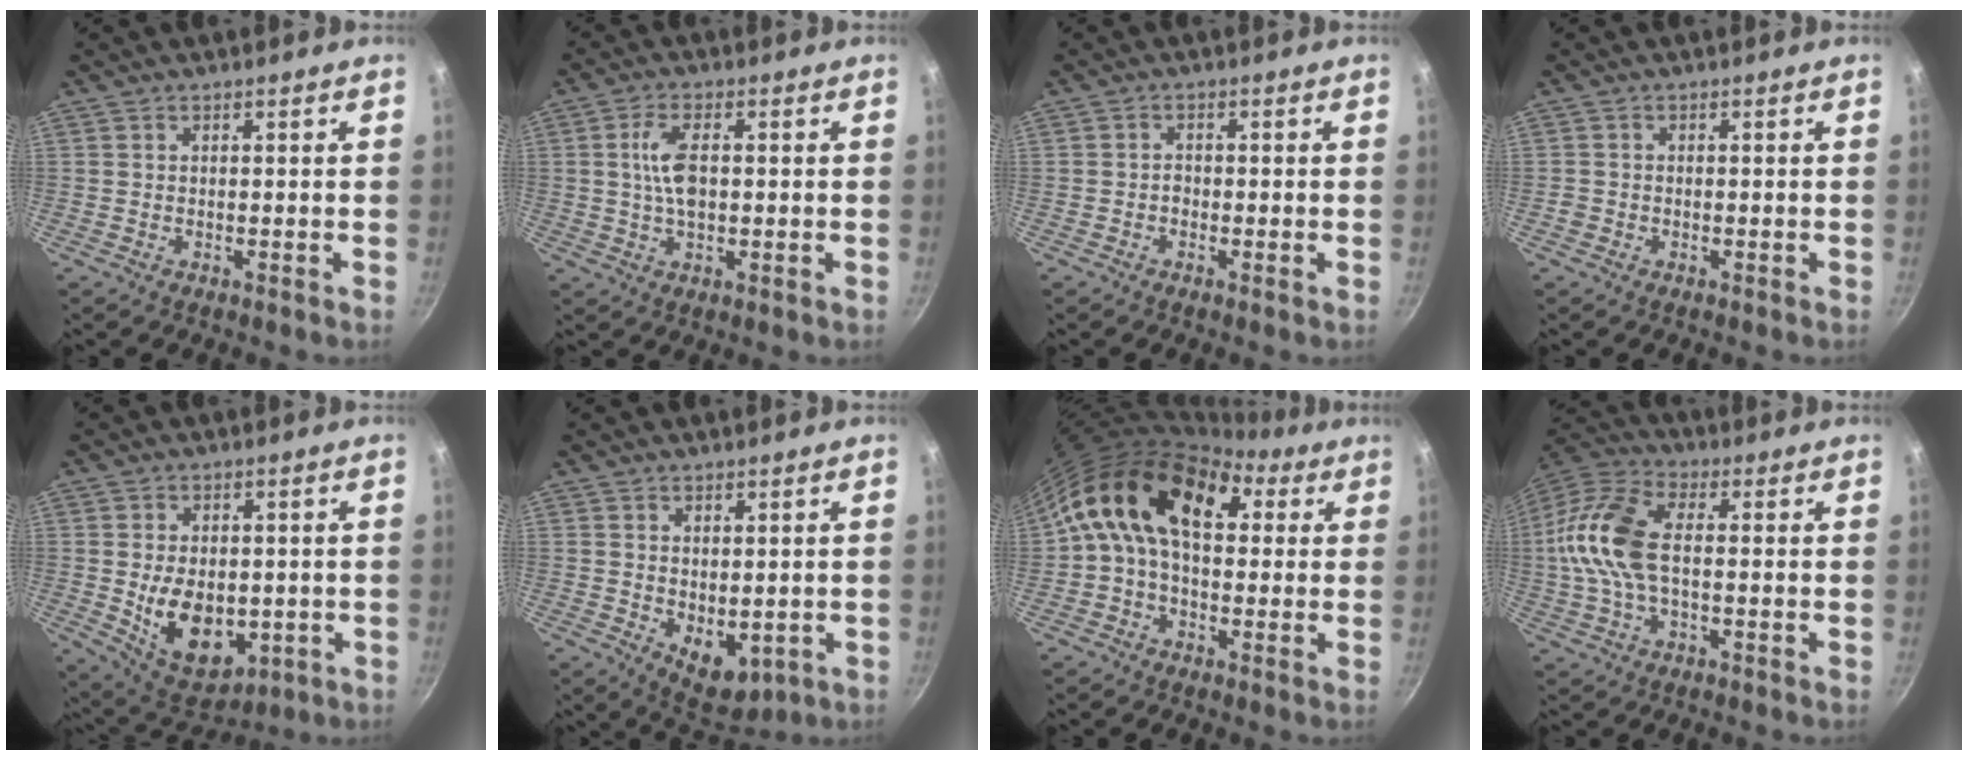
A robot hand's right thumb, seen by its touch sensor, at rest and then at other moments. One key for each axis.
{"total": 6.5, "fx": 0.6, "fy": 3.0, "fz": 5.7, "tx": -0.111, "ty": 0.005, "tz": 0.009}
{"total": 1.2, "fx": -0.6, "fy": 0.8, "fz": 0.8, "tx": -0.016, "ty": 0.005, "tz": -0.014}
{"total": 1.2, "fx": -0.5, "fy": 1.0, "fz": 0.2, "tx": -0.004, "ty": 0.003, "tz": -0.007}
{"total": 13.4, "fx": -1.5, "fy": 9.0, "fz": 9.9, "tx": -0.126, "ty": -0.014, "tz": -0.001}
{"total": 7.0, "fx": -0.2, "fy": 4.6, "fz": 5.3, "tx": -0.055, "ty": -0.017, "tz": 0.015}
{"total": 17.6, "fx": 4.1, "fy": 11.1, "fz": 13.0, "tx": -0.200, "ty": 0.027, "tz": 0.045}
{"total": 14.4, "fx": 0.2, "fy": 7.6, "fz": 12.2, "tx": -0.247, "ty": 0.032, "tz": -0.013}